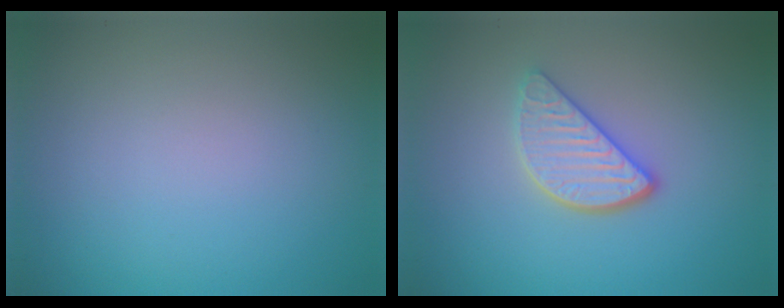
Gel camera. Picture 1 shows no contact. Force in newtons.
{"total": 3.5, "press": 2.9, "slide": 1.9}